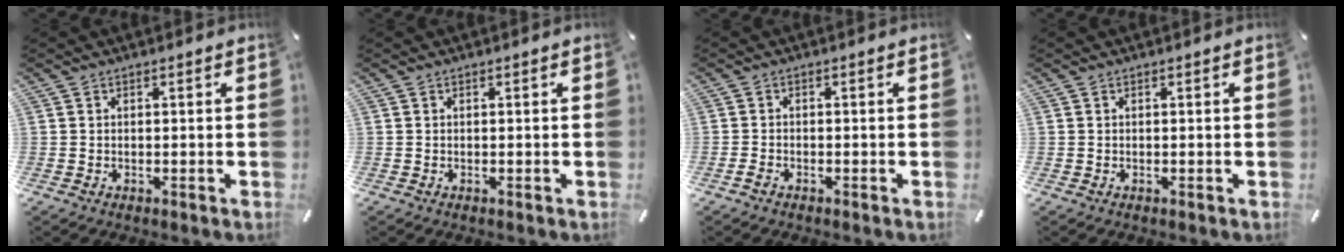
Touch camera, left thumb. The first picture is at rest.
{"total": 0.0}
{"total": 1.4, "force": [-1.1, 0.6, 0.6], "torque": [-0.012, 0.002, -0.021]}
{"total": 0.0}